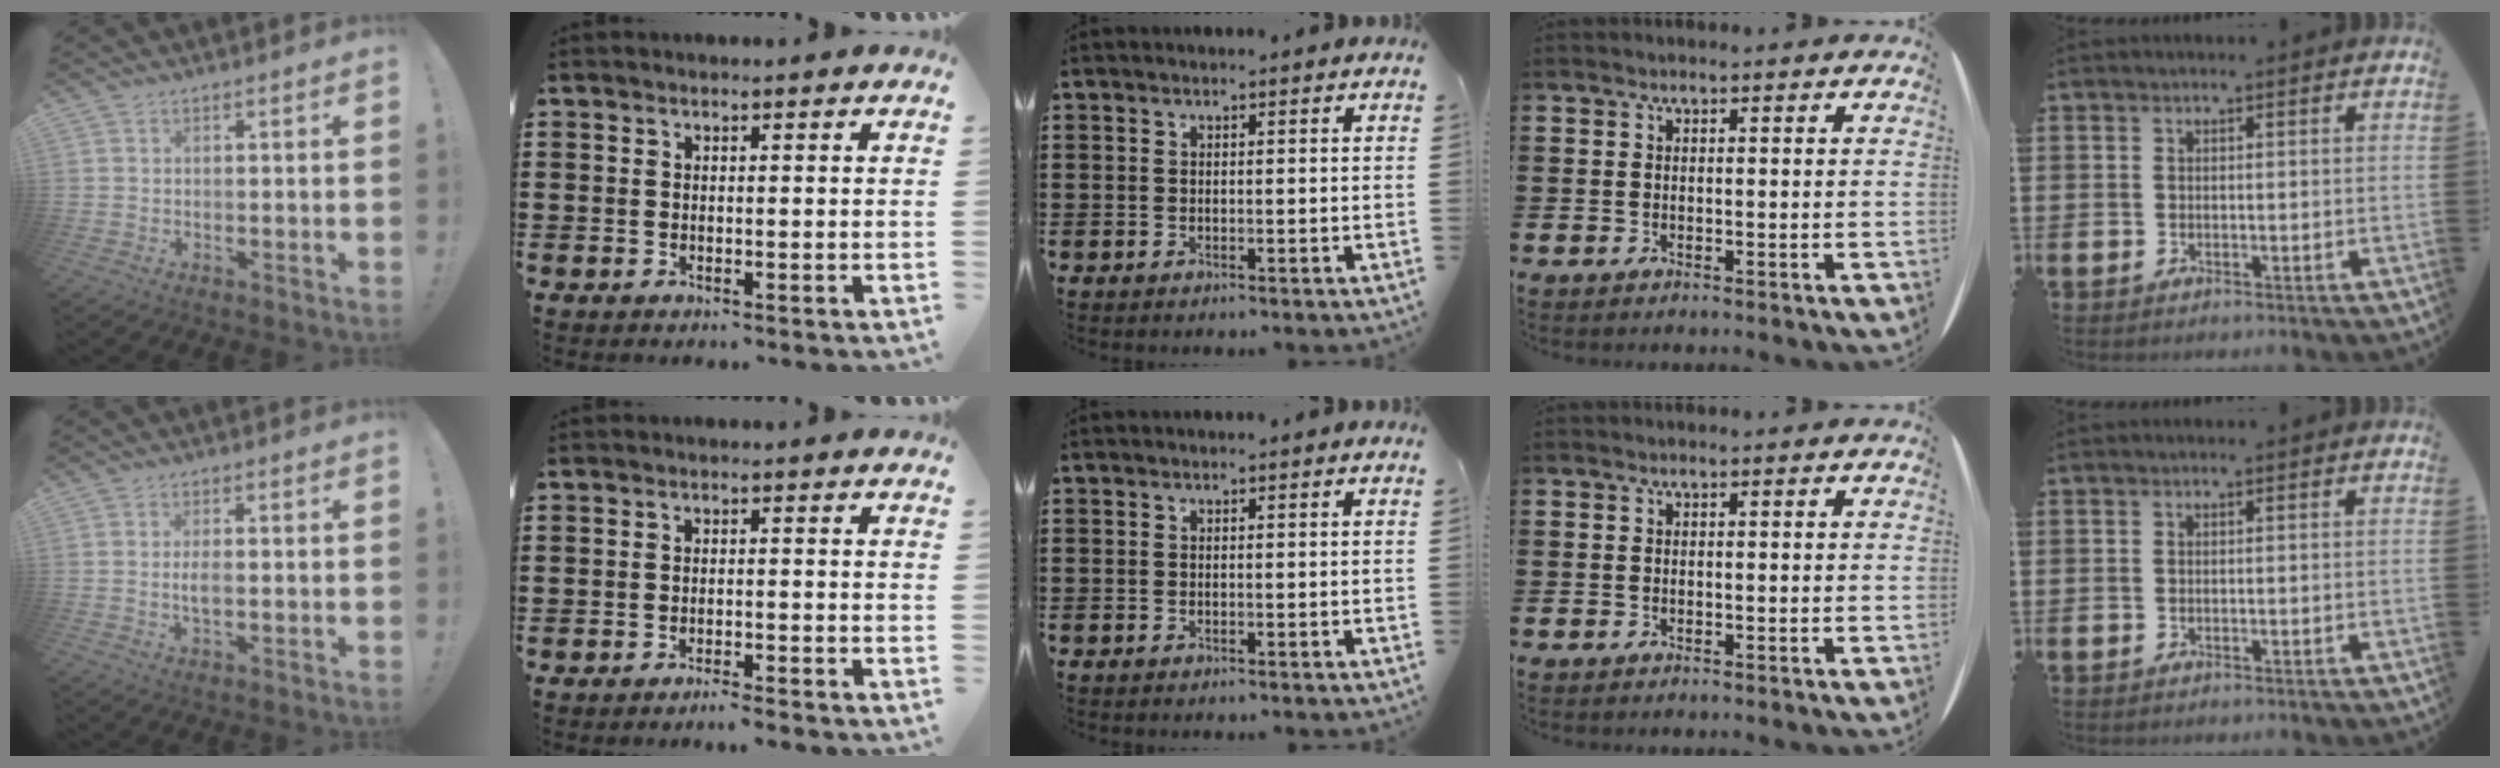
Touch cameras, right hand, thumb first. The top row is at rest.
{"thumb": {"total": 3.0, "force": [-0.6, 1.2, 2.7], "torque": [-0.054, 0.001, -0.014]}, "index": {"total": 1.7, "force": [-1.6, -0.1, 0.6], "torque": [-0.012, 0.002, -0.030]}}